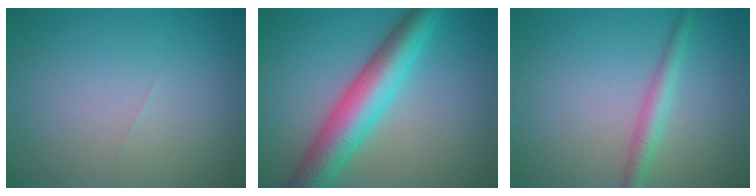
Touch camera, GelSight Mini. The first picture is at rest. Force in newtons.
{"total": 7.3, "press": 7.3, "slide": 0.2}
{"total": 2.3, "press": 2.3, "slide": 0.0}